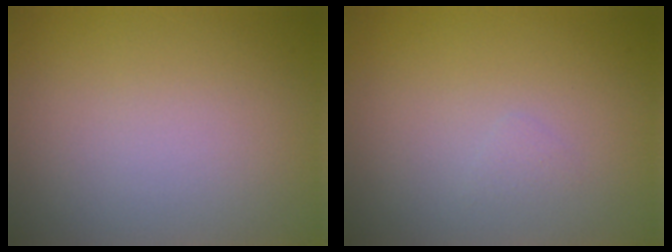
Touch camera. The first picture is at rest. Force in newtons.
{"total": 0.5, "press": 0.5, "slide": 0.0}